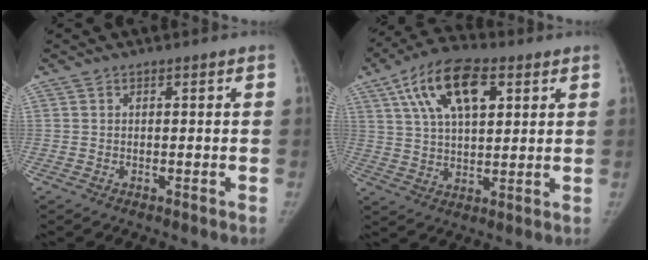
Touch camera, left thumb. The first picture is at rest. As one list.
[{"total": 15.4, "force": [6.5, 7.6, 11.8], "torque": [-0.190, 0.000, 0.111]}]